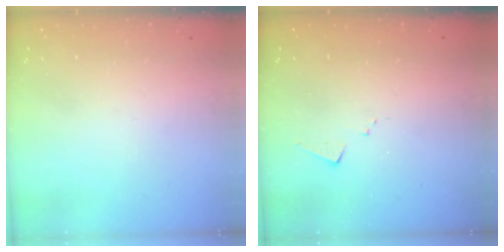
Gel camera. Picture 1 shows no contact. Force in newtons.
{"total": 4.8, "press": 4.7, "slide": 0.4}